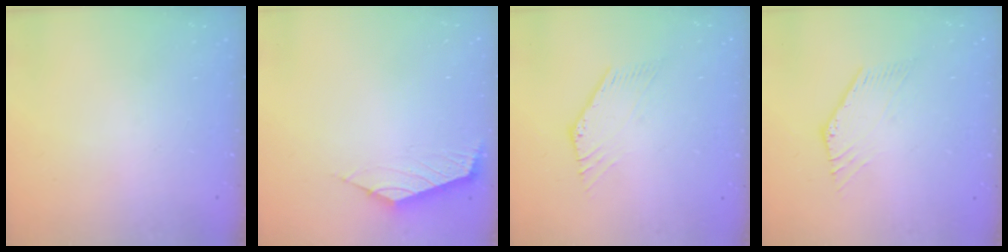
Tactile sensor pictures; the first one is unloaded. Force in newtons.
{"total": 2.3, "press": 2.3, "slide": 0.6}
{"total": 0.0}
{"total": 0.0}